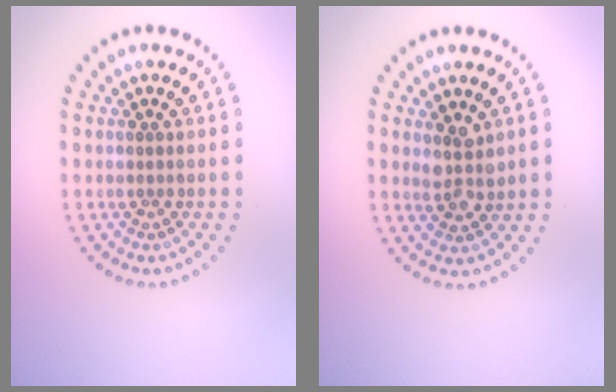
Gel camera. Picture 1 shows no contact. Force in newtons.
{"total": 2.5, "press": 2.2, "slide": 1.1}